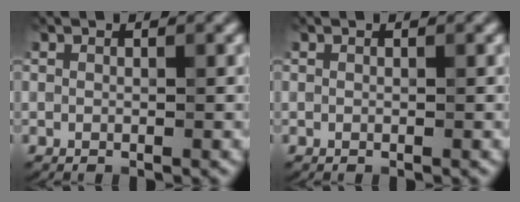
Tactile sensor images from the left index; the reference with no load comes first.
{"total": 0.0}